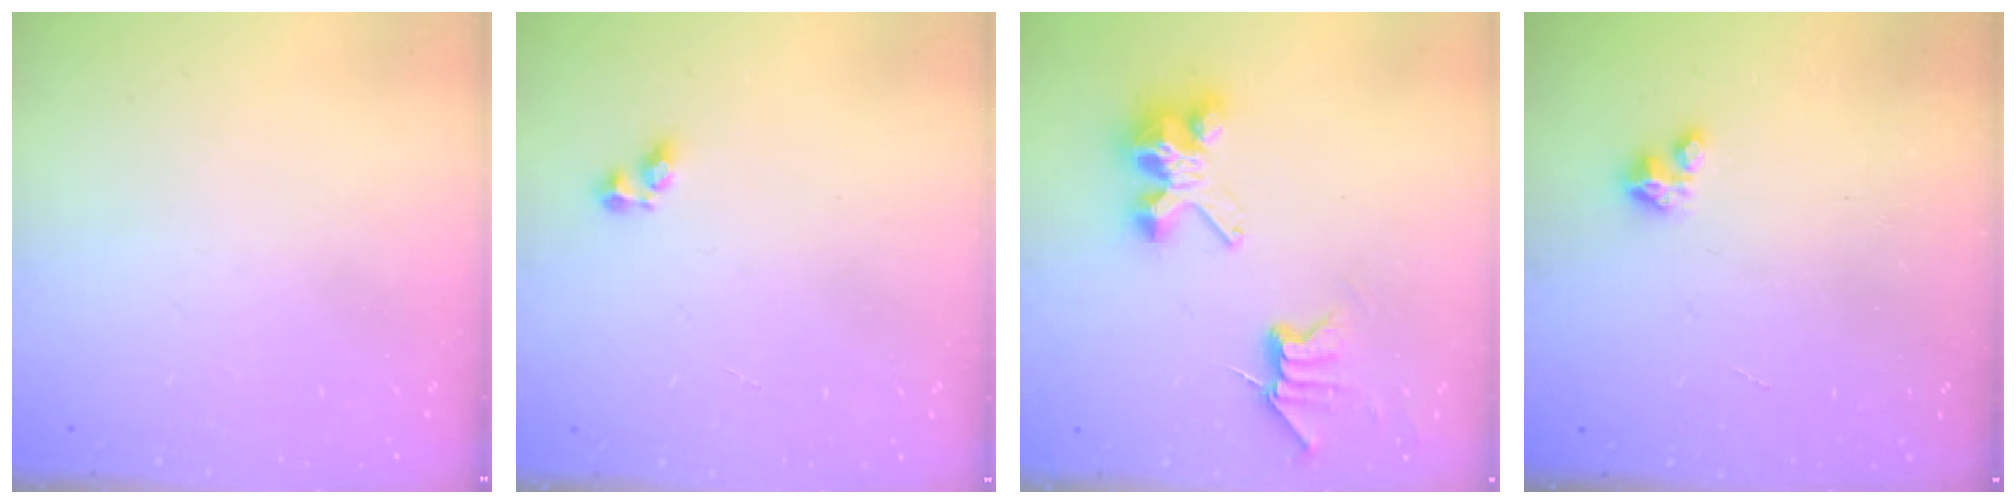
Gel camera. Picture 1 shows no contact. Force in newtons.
{"total": 3.3, "press": 3.3, "slide": 0.5}
{"total": 7.7, "press": 7.7, "slide": 0.2}
{"total": 2.3, "press": 2.3, "slide": 0.2}